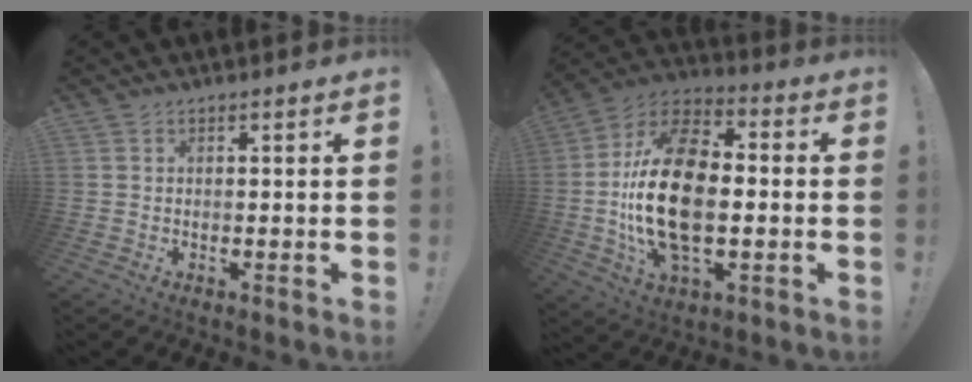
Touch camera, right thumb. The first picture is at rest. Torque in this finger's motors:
{"motor_torque": [2.32, 2.70, 2.09, -0.68, 0.32]}